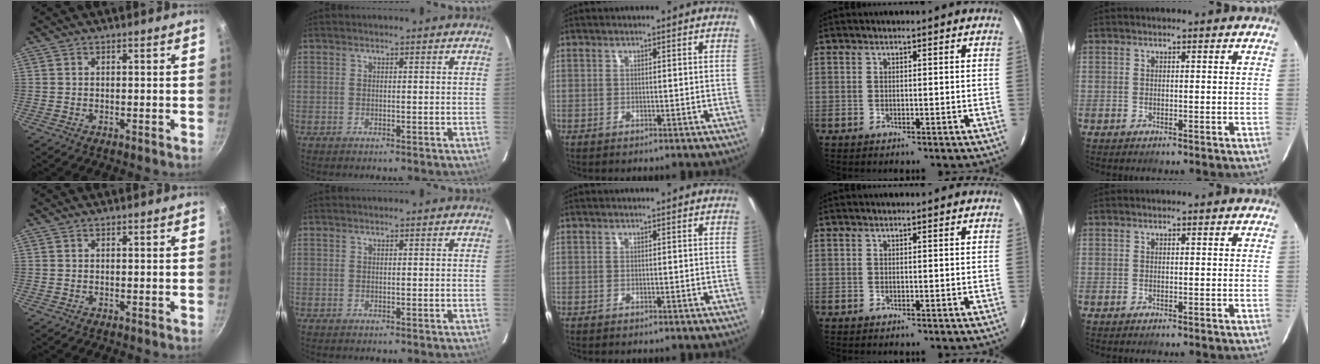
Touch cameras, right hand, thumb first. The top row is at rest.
{}